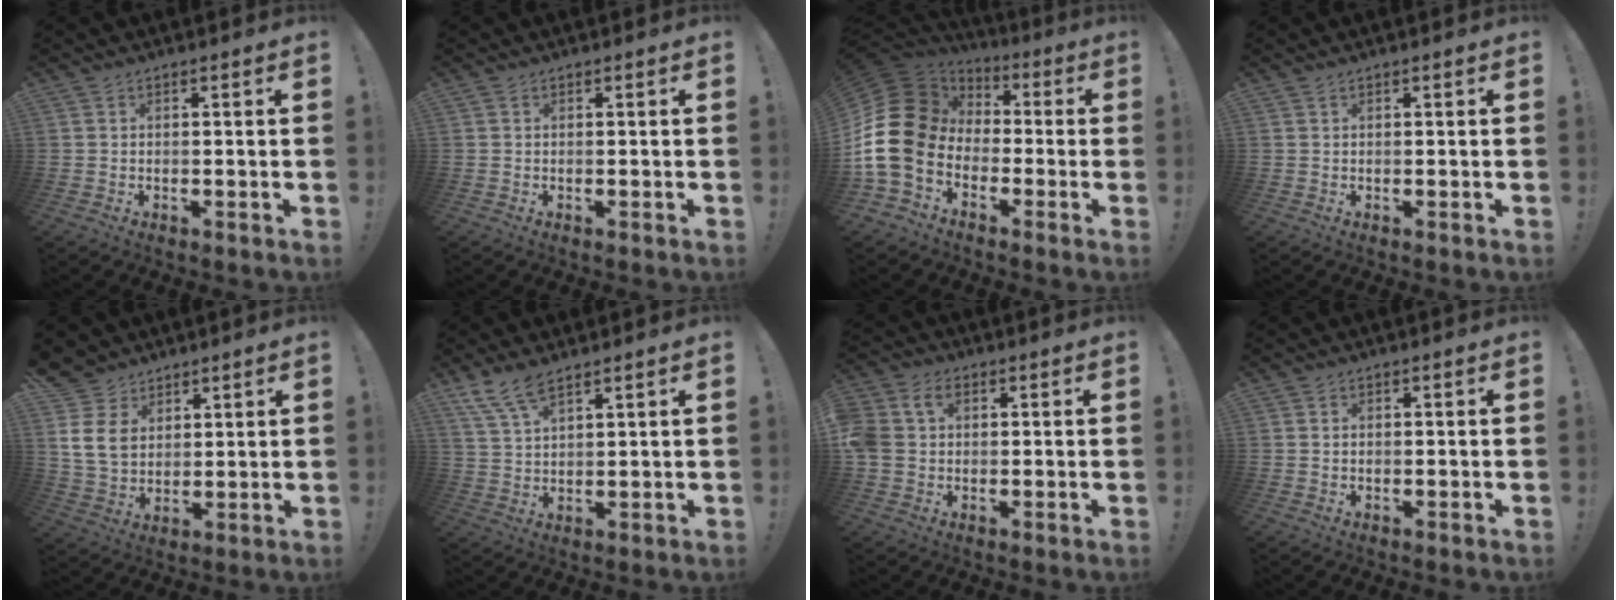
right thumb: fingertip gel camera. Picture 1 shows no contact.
{"total": 0.0}
{"total": 17.4, "force": [-1.5, 13.8, 10.5], "torque": [-0.212, 0.011, -0.010]}
{"total": 0.0}
{"total": 12.4, "force": [5.1, 9.8, 5.7], "torque": [-0.111, -0.028, 0.106]}
{"total": 7.4, "force": [5.9, 2.2, 3.9], "torque": [-0.073, -0.028, 0.110]}
{"total": 7.9, "force": [1.6, 6.1, 4.9], "torque": [-0.099, 0.005, 0.033]}
{"total": 0.6, "force": [0.2, 0.5, 0.2], "torque": [-0.007, 0.003, 0.005]}